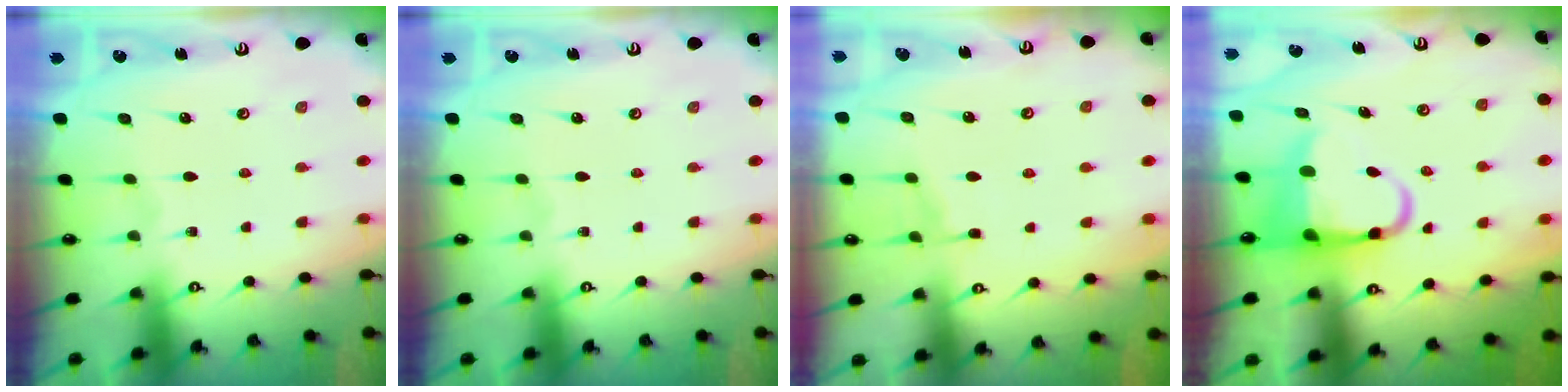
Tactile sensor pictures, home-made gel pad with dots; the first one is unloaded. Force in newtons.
{"total": 0.0}
{"total": 3.5, "press": 3.5, "slide": 0.6}
{"total": 8.2, "press": 8.0, "slide": 1.8}